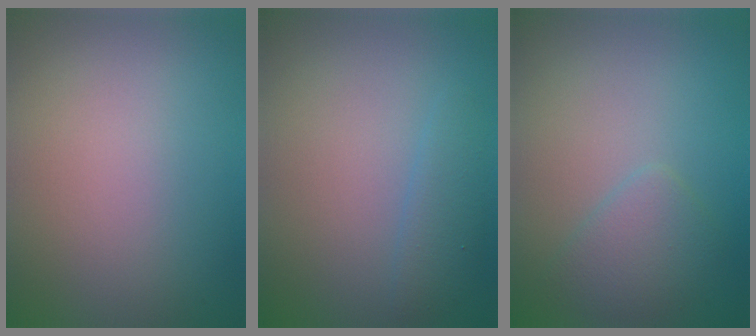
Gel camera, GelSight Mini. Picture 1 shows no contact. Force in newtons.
{"total": 1.7, "press": 1.7, "slide": 0.2}
{"total": 2.5, "press": 2.5, "slide": 0.1}